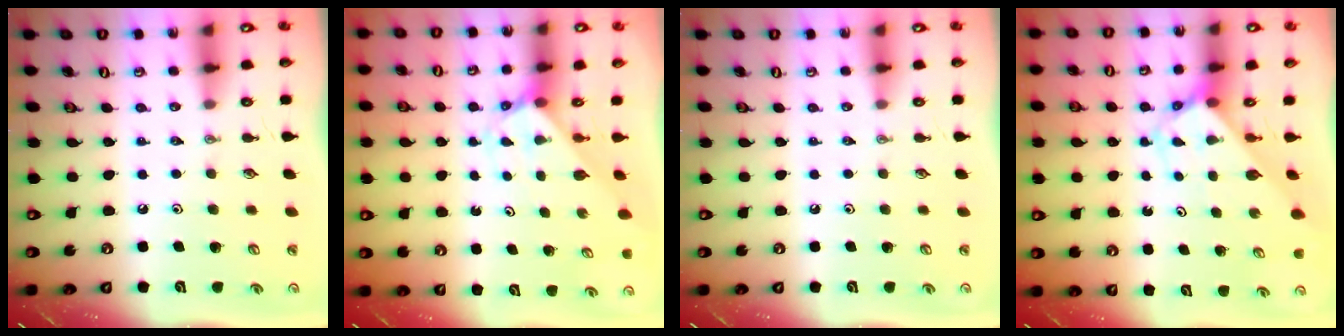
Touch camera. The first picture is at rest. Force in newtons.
{"total": 2.1, "press": 2.1, "slide": 0.1}
{"total": 0.0}
{"total": 2.8, "press": 2.8, "slide": 0.1}